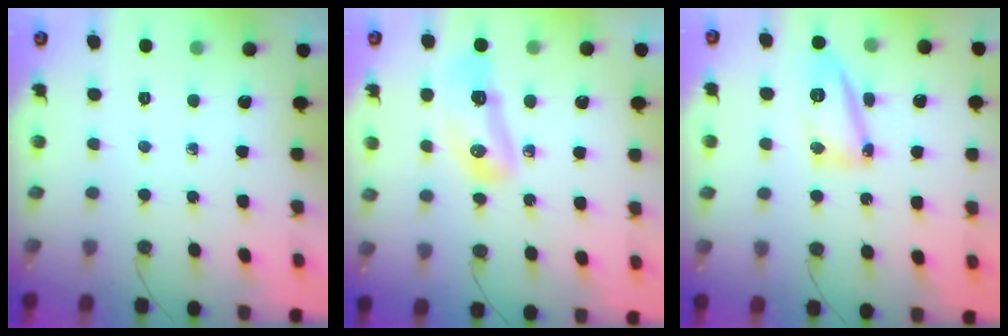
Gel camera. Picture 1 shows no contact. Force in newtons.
{"total": 10.6, "press": 10.3, "slide": 2.3}
{"total": 13.7, "press": 13.6, "slide": 1.4}